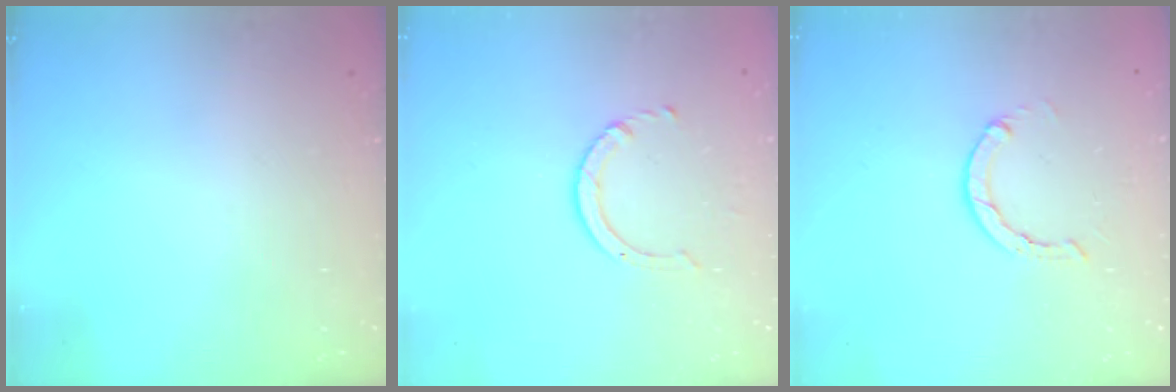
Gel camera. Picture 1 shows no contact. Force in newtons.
{"total": 3.6, "press": 3.6, "slide": 0.5}
{"total": 2.8, "press": 2.7, "slide": 0.4}